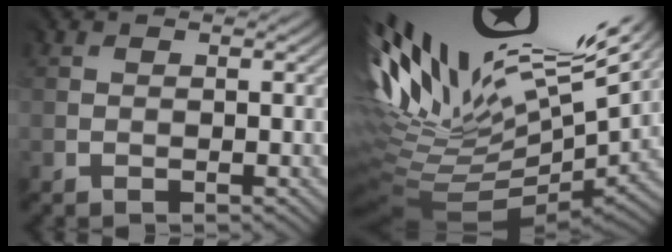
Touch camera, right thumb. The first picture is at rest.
{"total": 17.1, "force": [7.0, 5.8, 14.5], "torque": [-0.273, 0.001, 0.152]}